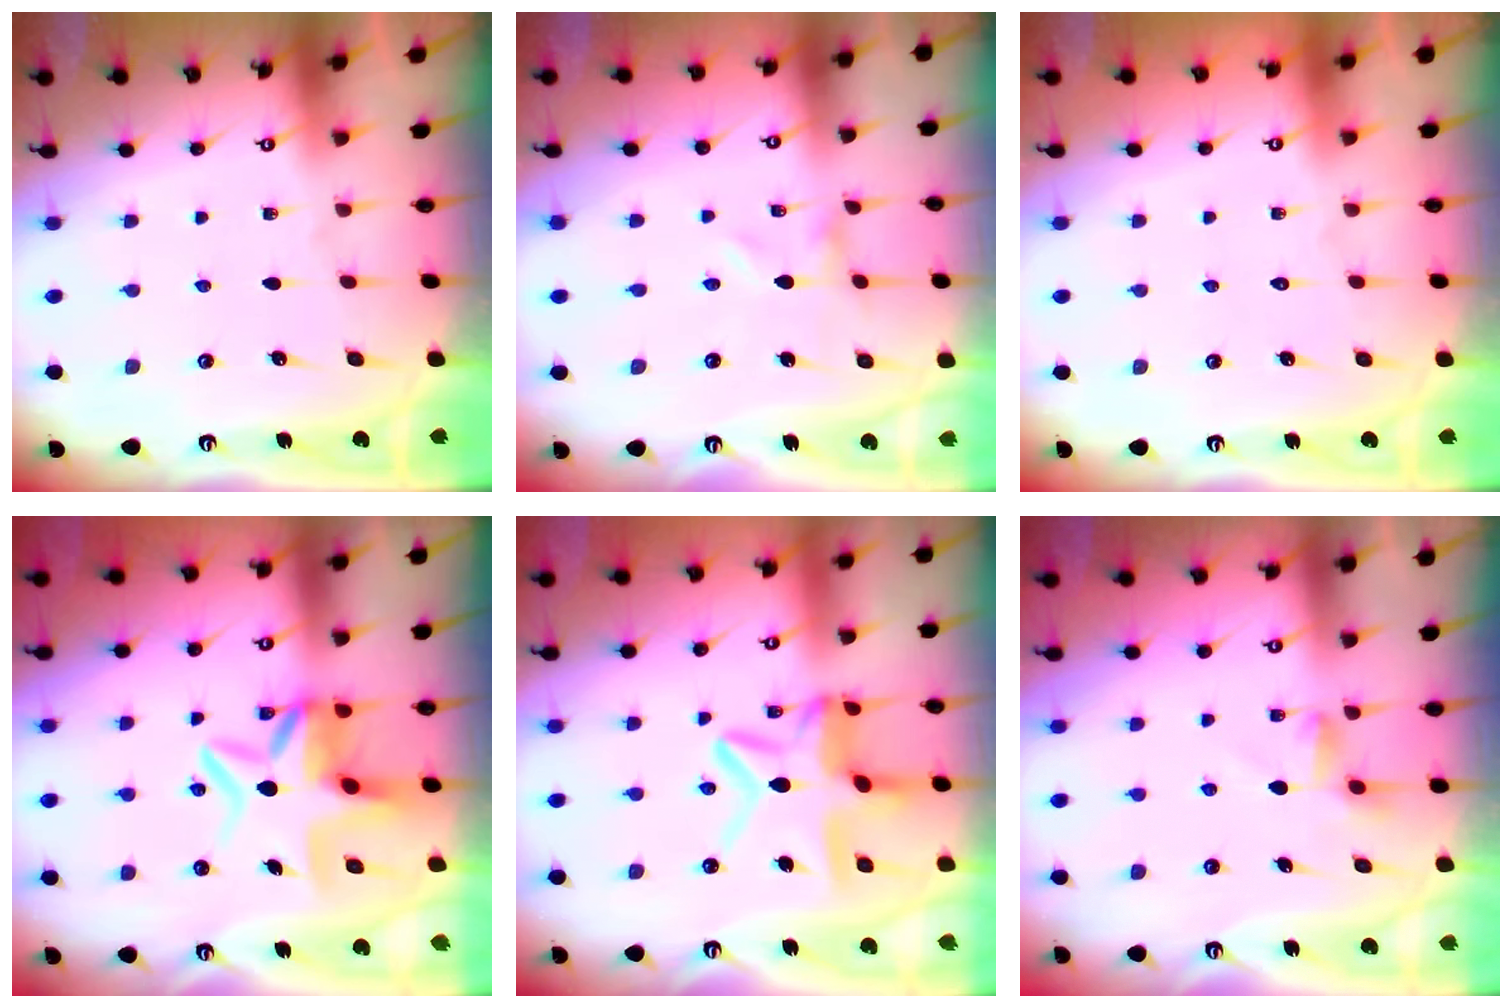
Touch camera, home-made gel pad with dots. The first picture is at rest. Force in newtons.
{"total": 0.0}
{"total": 1.7, "press": 1.7, "slide": 0.1}
{"total": 8.0, "press": 7.4, "slide": 2.9}
{"total": 13.7, "press": 13.6, "slide": 1.3}
{"total": 3.5, "press": 3.5, "slide": 0.3}